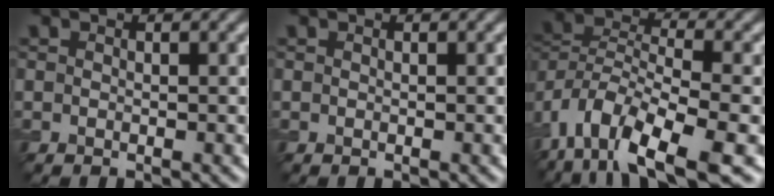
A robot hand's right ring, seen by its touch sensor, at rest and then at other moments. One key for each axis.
{"total": 0.0}
{"total": 10.6, "fx": -6.6, "fy": 3.9, "fz": 7.3, "tx": -0.133, "ty": -0.001, "tz": -0.119}